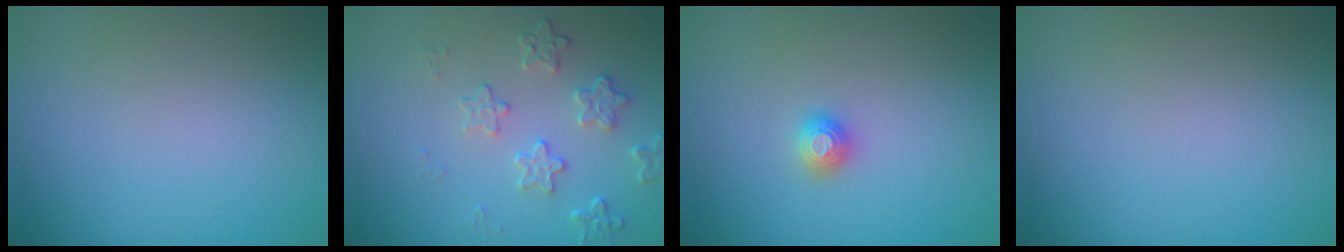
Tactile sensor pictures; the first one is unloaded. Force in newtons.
{"total": 2.6, "press": 2.0, "slide": 1.7}
{"total": 1.1, "press": 1.1, "slide": 0.1}
{"total": 0.0}